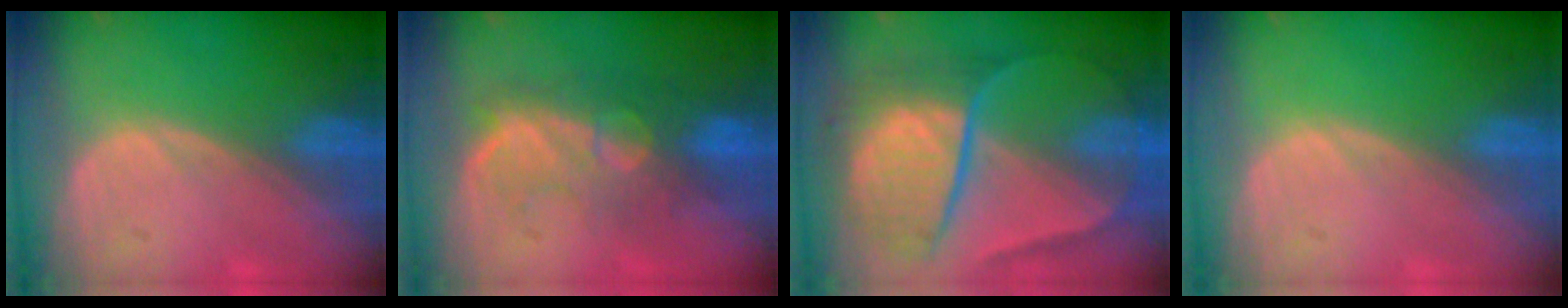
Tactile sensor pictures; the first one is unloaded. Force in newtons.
{"total": 8.8, "press": 8.2, "slide": 3.2}
{"total": 10.8, "press": 10.8, "slide": 1.1}
{"total": 0.0}